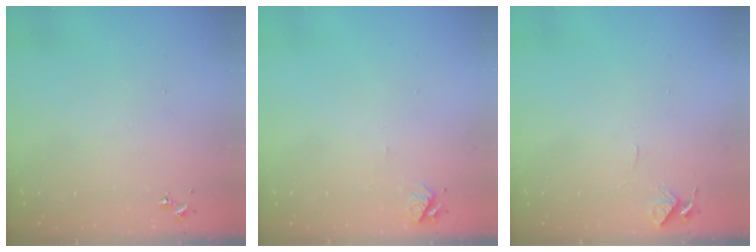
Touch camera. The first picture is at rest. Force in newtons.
{"total": 4.9, "press": 4.9, "slide": 0.5}
{"total": 4.6, "press": 4.5, "slide": 0.4}